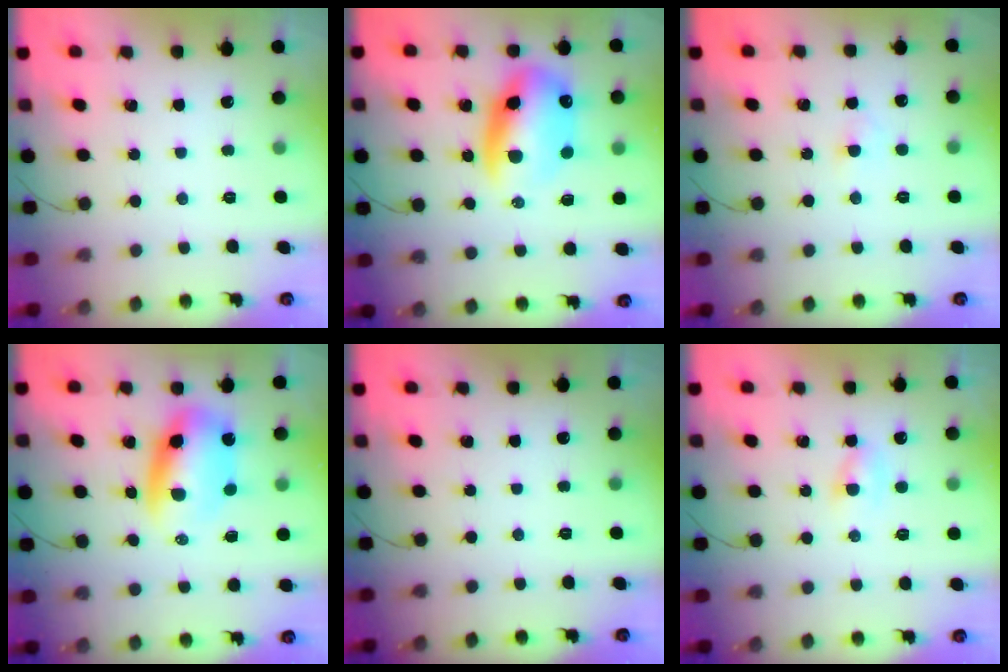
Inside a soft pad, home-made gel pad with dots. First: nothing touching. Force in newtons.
{"total": 13.7, "press": 13.2, "slide": 3.7}
{"total": 2.1, "press": 1.9, "slide": 0.9}
{"total": 9.7, "press": 9.4, "slide": 2.6}
{"total": 0.0}
{"total": 2.3, "press": 2.1, "slide": 0.9}